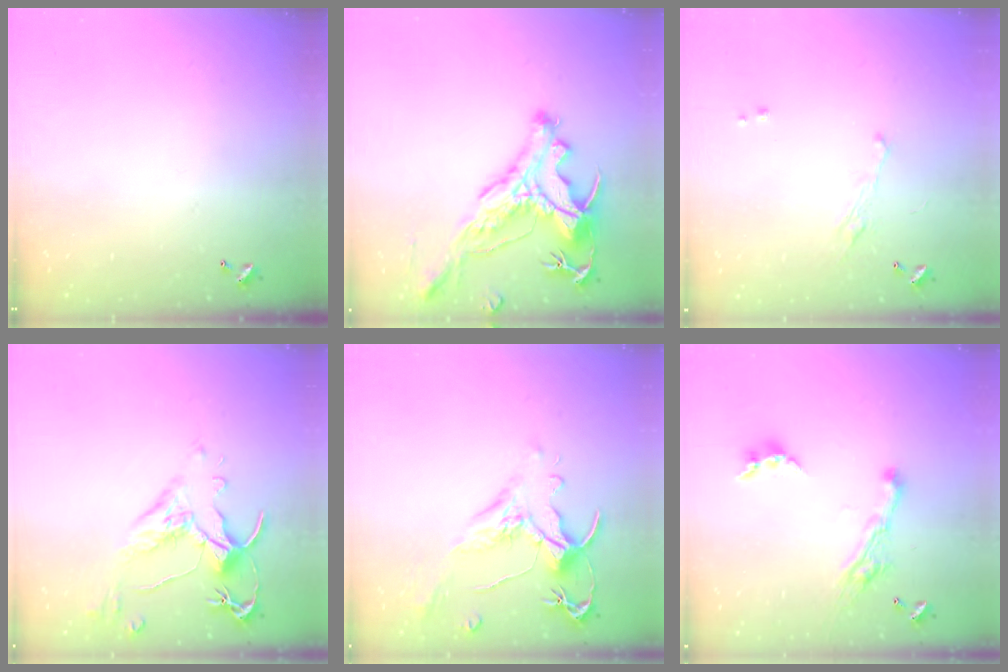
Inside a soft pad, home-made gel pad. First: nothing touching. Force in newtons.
{"total": 4.0, "press": 3.8, "slide": 1.3}
{"total": 2.3, "press": 2.1, "slide": 0.8}
{"total": 2.5, "press": 2.1, "slide": 1.4}
{"total": 1.6, "press": 1.1, "slide": 1.2}
{"total": 6.4, "press": 6.4, "slide": 0.8}